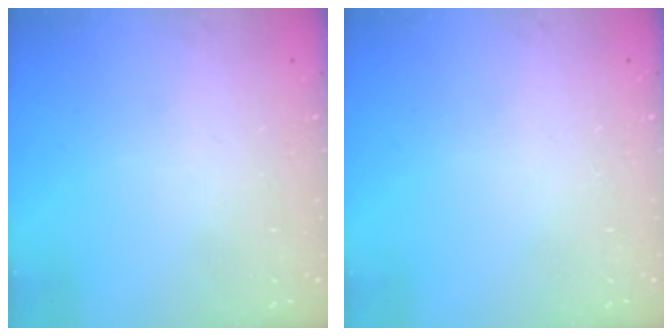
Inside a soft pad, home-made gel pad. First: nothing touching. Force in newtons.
{"total": 0.0}